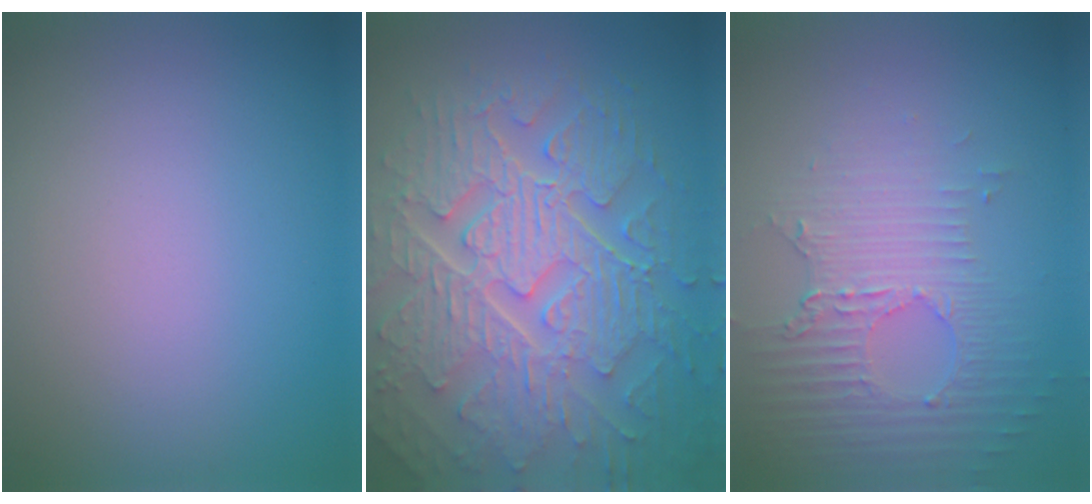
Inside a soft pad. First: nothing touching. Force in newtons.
{"total": 10.5, "press": 7.0, "slide": 7.8}
{"total": 3.6, "press": 3.1, "slide": 1.8}